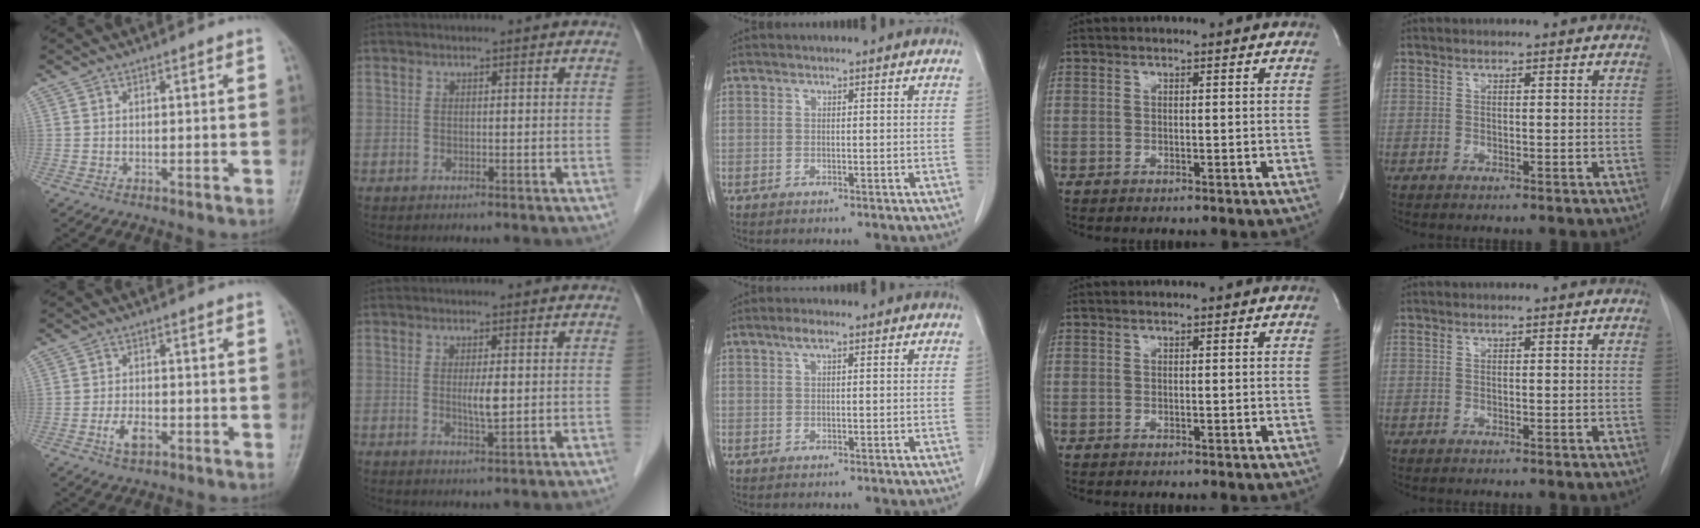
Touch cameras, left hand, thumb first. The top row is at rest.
{"thumb": {"total": 3.8, "force": [-1.7, 2.0, 2.7], "torque": [-0.052, 0.006, -0.029]}, "index": {"total": 2.5, "force": [0.4, 0.3, 2.4], "torque": [-0.046, -0.004, 0.008]}, "middle": {"total": 1.5, "force": [0.9, 0.4, 1.2], "torque": [-0.025, 0.008, 0.015]}}